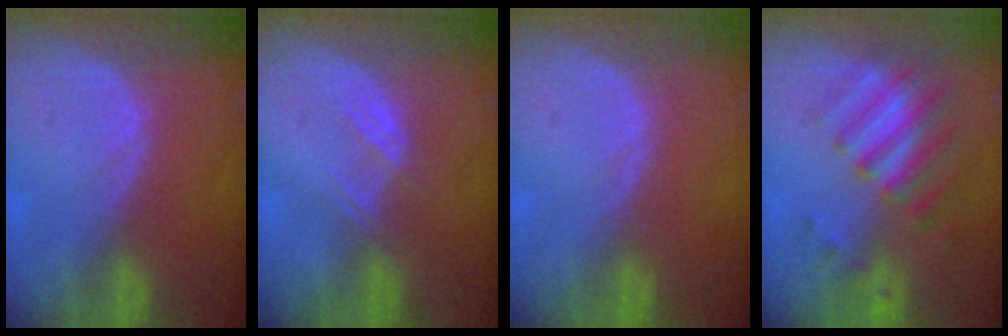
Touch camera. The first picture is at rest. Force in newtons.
{"total": 2.3, "press": 2.1, "slide": 0.7}
{"total": 0.0}
{"total": 7.9, "press": 7.0, "slide": 3.8}